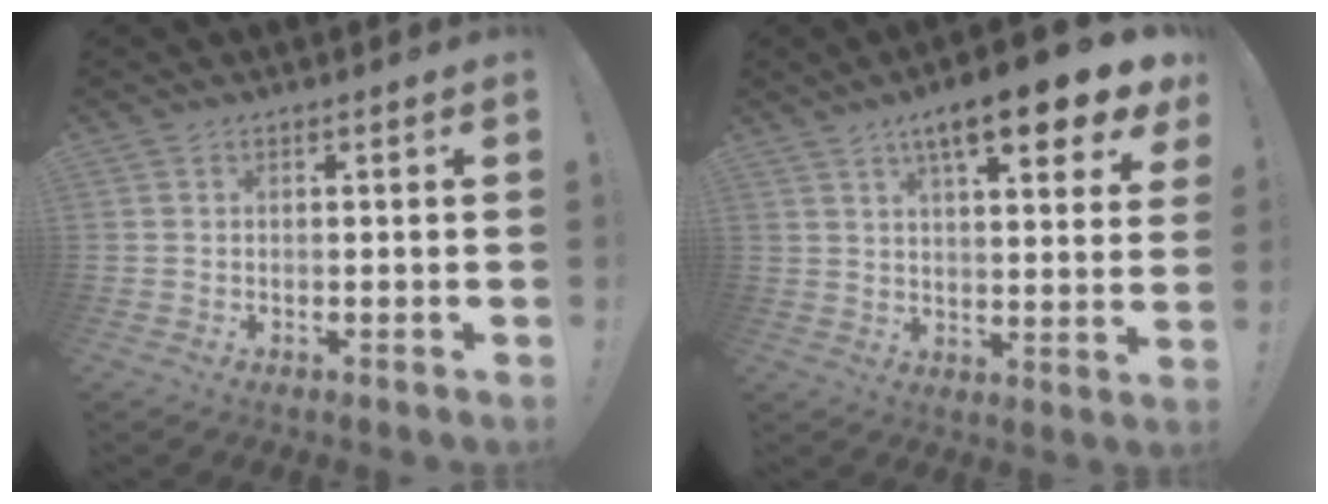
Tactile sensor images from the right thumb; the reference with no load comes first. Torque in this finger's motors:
{"motor_torque": [0.02, 1.35, 1.42, 0.78, 0.25]}